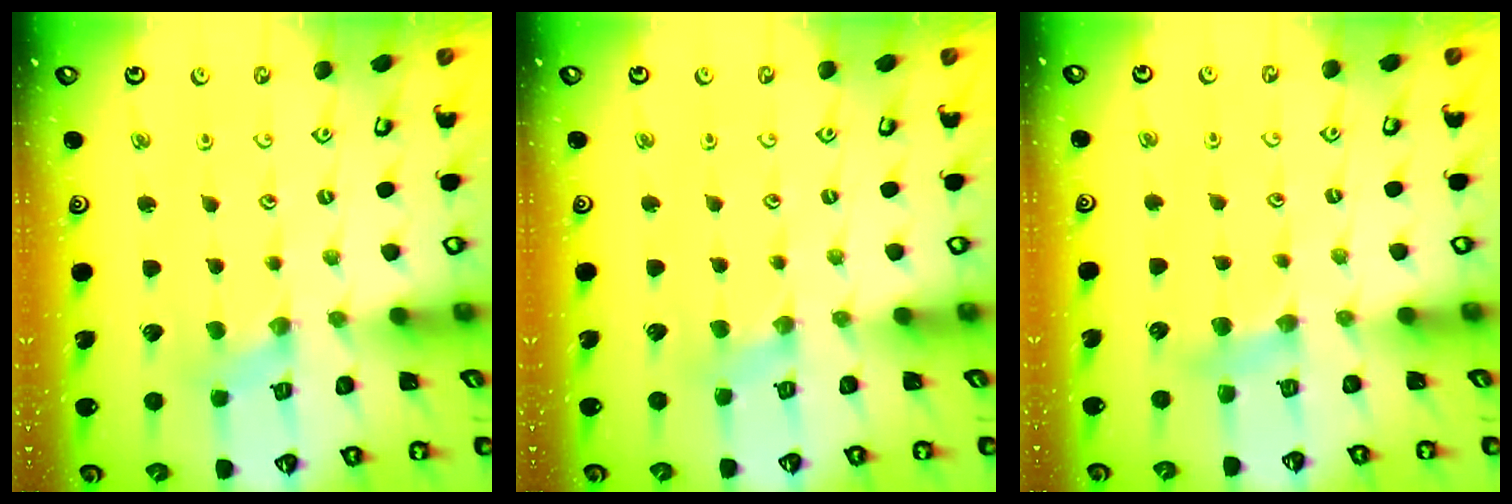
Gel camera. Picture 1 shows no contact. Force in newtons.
{"total": 2.5, "press": 2.4, "slide": 0.4}
{"total": 5.4, "press": 5.4, "slide": 0.5}